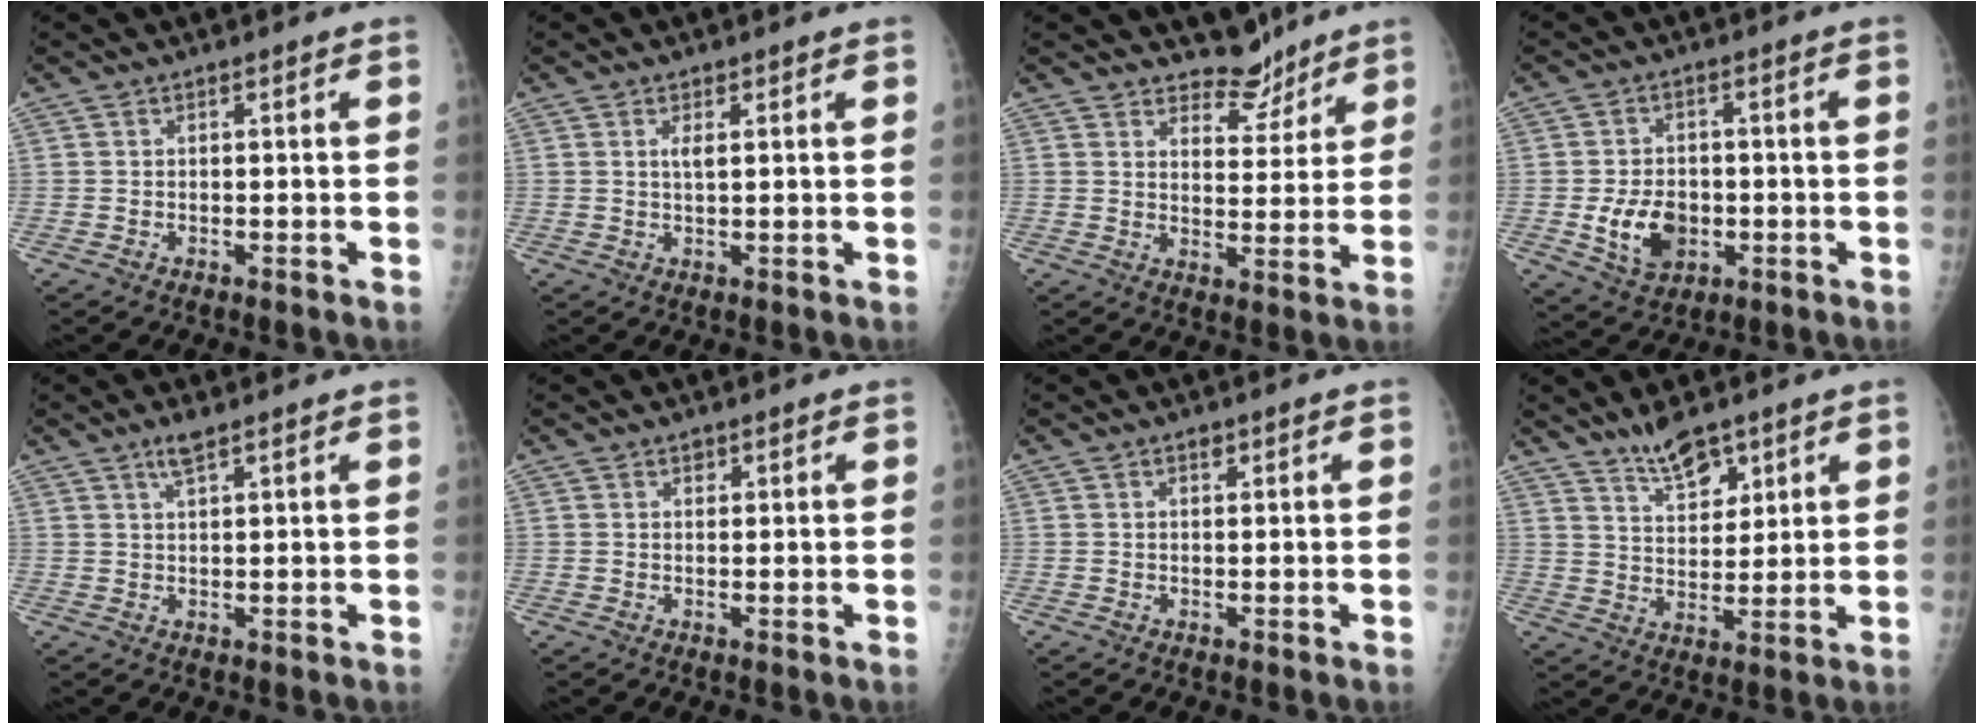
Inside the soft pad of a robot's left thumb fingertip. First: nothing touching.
{"total": 1.9, "force": [0.9, 0.8, 1.5], "torque": [-0.025, -0.003, 0.015]}
{"total": 6.7, "force": [5.9, 2.9, 0.9], "torque": [0.014, -0.050, 0.096]}
{"total": 8.5, "force": [-1.6, 6.2, 5.6], "torque": [-0.073, -0.001, -0.018]}
{"total": 3.2, "force": [2.2, 0.9, 2.1], "torque": [-0.036, -0.008, 0.041]}
{"total": 1.3, "force": [0.9, 0.9, 0.4], "torque": [0.003, -0.005, 0.012]}
{"total": 1.3, "force": [0.8, 0.7, 0.7], "torque": [-0.004, -0.003, 0.011]}
{"total": 7.9, "force": [5.8, 3.4, 4.2], "torque": [-0.045, -0.041, 0.102]}